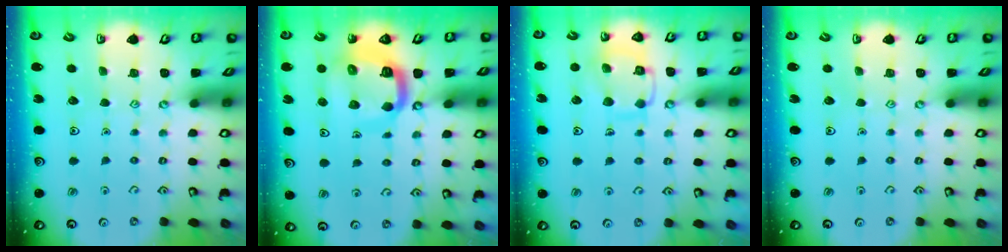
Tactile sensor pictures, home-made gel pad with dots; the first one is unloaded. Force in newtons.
{"total": 11.9, "press": 11.8, "slide": 1.3}
{"total": 12.5, "press": 12.4, "slide": 0.9}
{"total": 0.0}